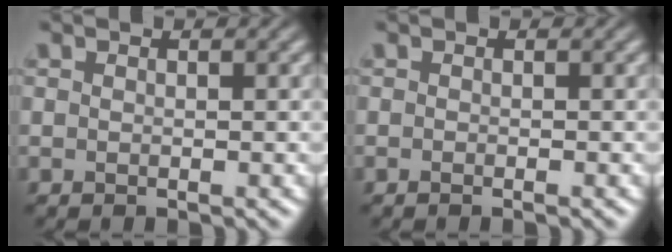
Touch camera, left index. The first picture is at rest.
{"total": 0.5, "force": [-0.3, 0.1, 0.4], "torque": [-0.005, -0.003, -0.005]}